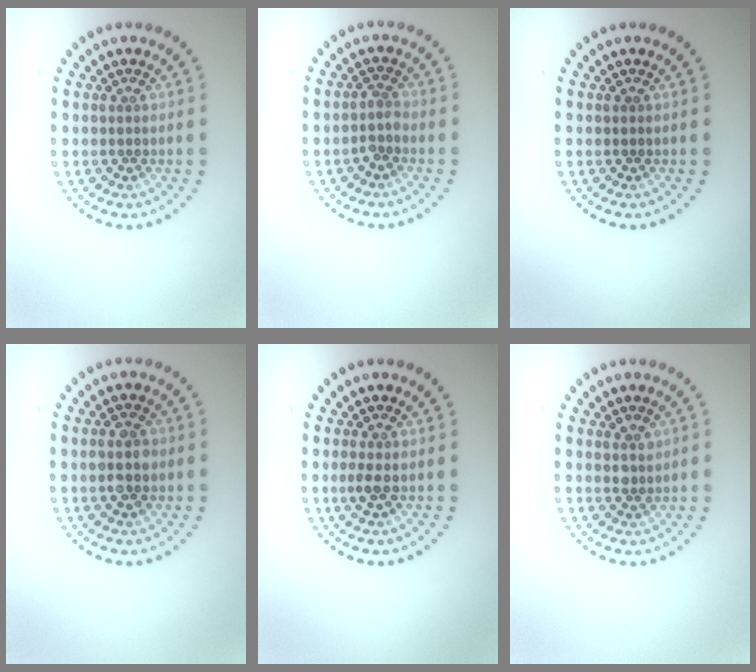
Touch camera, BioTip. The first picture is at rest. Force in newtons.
{"total": 1.5, "press": 1.1, "slide": 1.0}
{"total": 0.0}
{"total": 2.1, "press": 2.1, "slide": 0.2}
{"total": 1.0, "press": 0.9, "slide": 0.4}
{"total": 1.3, "press": 1.1, "slide": 0.6}